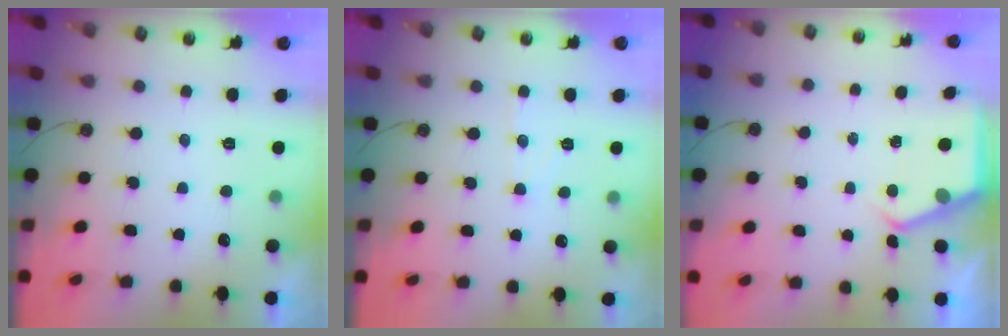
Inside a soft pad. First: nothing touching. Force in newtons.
{"total": 5.2, "press": 5.1, "slide": 0.8}
{"total": 3.9, "press": 3.9, "slide": 0.2}